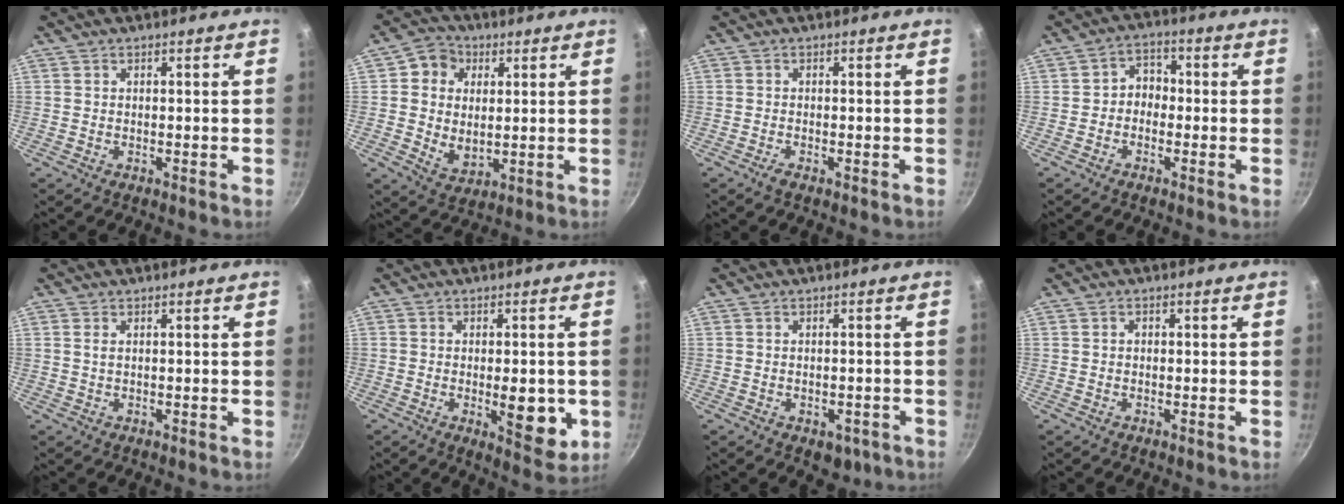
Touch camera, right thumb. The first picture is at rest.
{"total": 9.7, "force": [2.4, 8.0, 4.8], "torque": [-0.050, -0.020, 0.039]}
{"total": 1.2, "force": [-0.8, 0.2, 0.8], "torque": [-0.025, 0.003, -0.019]}
{"total": 4.4, "force": [-0.9, 3.6, 2.4], "torque": [-0.008, 0.021, -0.028]}
{"total": 1.0, "force": [0.3, 0.5, 0.8], "torque": [-0.015, 0.001, 0.005]}
{"total": 9.2, "force": [-1.6, 4.0, 8.1], "torque": [-0.087, -0.014, -0.017]}
{"total": 4.4, "force": [-2.1, 2.7, 2.7], "torque": [-0.019, 0.014, -0.014]}
{"total": 0.8, "force": [-0.1, 0.7, 0.4], "torque": [-0.006, 0.005, -0.002]}